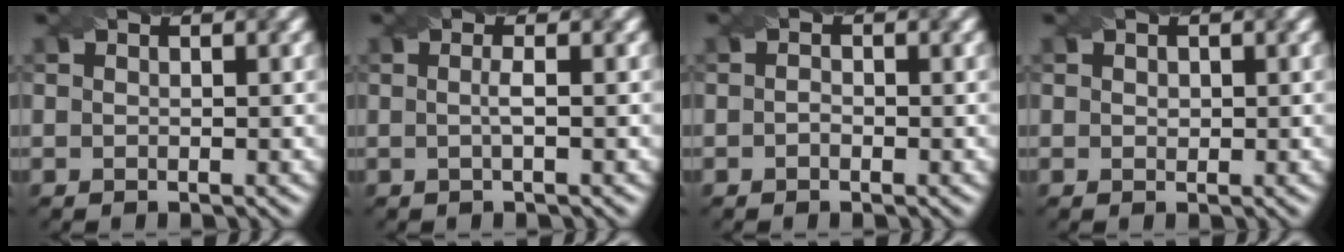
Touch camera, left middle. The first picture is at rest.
{"total": 1.3, "force": [-0.2, 0.2, 1.3], "torque": [-0.025, 0.001, -0.006]}
{"total": 0.6, "force": [-0.3, 0.4, 0.4], "torque": [-0.009, -0.001, -0.006]}
{"total": 0.6, "force": [0.1, 0.5, 0.3], "torque": [-0.007, -0.002, 0.004]}